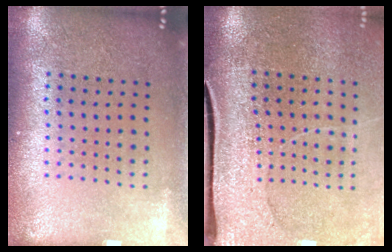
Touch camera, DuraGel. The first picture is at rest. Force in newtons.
{"total": 3.3, "press": 2.9, "slide": 1.5}